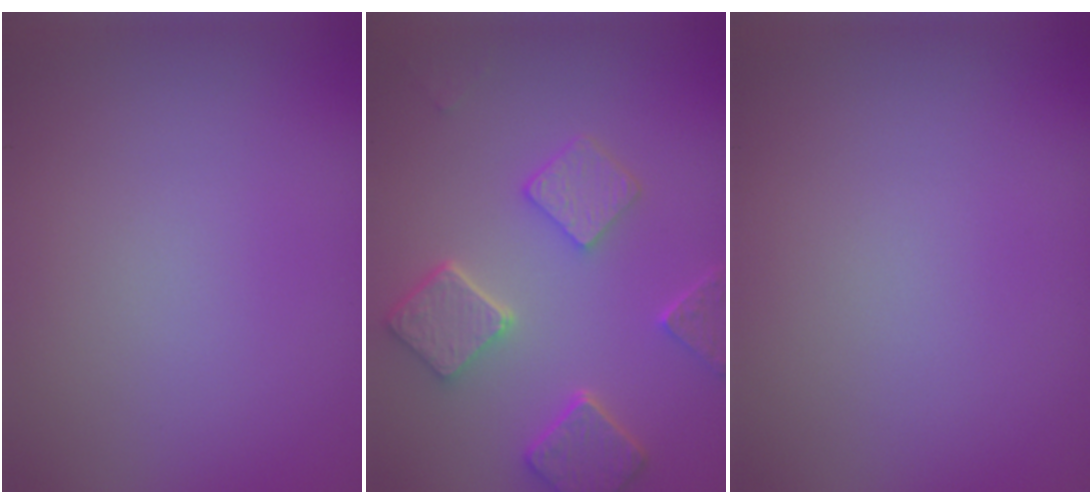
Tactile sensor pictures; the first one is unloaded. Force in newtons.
{"total": 5.5, "press": 4.4, "slide": 3.4}
{"total": 0.0}